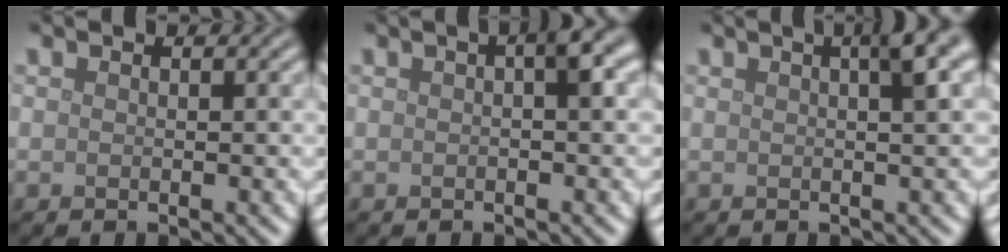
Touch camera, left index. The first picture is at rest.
{"total": 2.6, "force": [0.4, 0.3, 2.5], "torque": [-0.034, 0.013, 0.006]}
{"total": 4.2, "force": [1.5, 0.9, 3.8], "torque": [-0.040, 0.018, 0.014]}